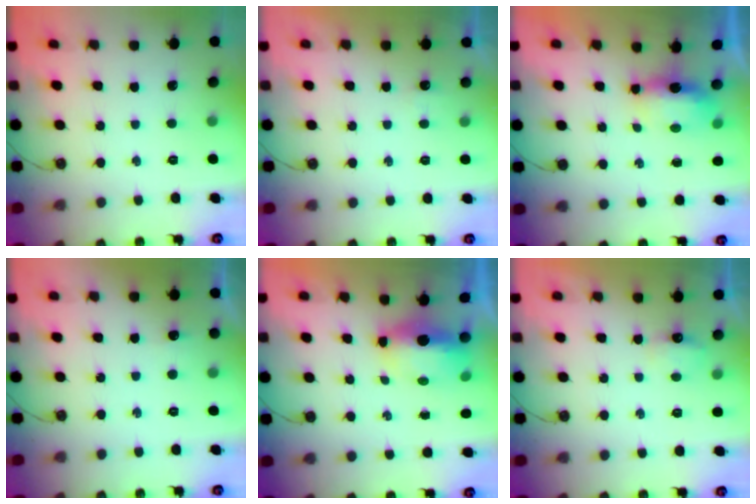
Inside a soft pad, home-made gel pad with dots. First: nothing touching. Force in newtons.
{"total": 3.2, "press": 3.1, "slide": 0.6}
{"total": 6.5, "press": 6.1, "slide": 2.3}
{"total": 12.3, "press": 3.1, "slide": 11.9}
{"total": 6.9, "press": 6.7, "slide": 1.8}
{"total": 5.3, "press": 5.2, "slide": 0.9}